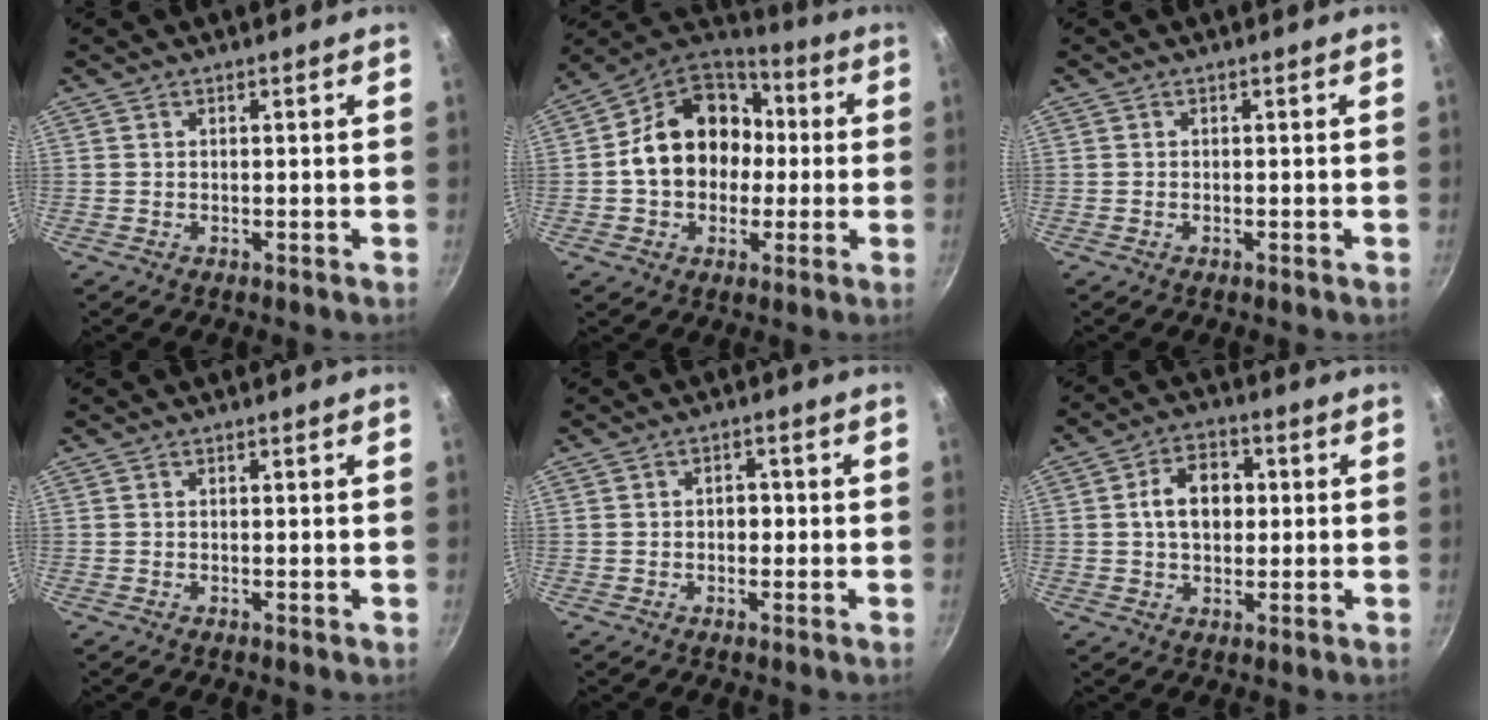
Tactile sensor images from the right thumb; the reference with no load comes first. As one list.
[{"total": 18.4, "force": [0.3, 14.7, 11.0], "torque": [-0.152, 0.044, -0.004]}, {"total": 0.0}, {"total": 0.0}, {"total": 2.7, "force": [-0.2, 2.1, 1.7], "torque": [-0.010, 0.009, -0.006]}, {"total": 9.0, "force": [1.0, 6.4, 6.3], "torque": [-0.075, 0.015, 0.007]}]